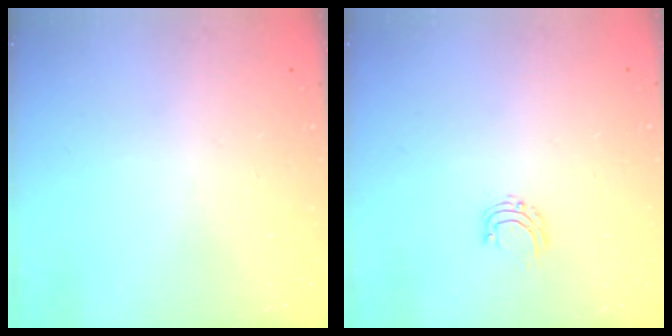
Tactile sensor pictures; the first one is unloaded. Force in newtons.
{"total": 4.8, "press": 4.8, "slide": 0.3}